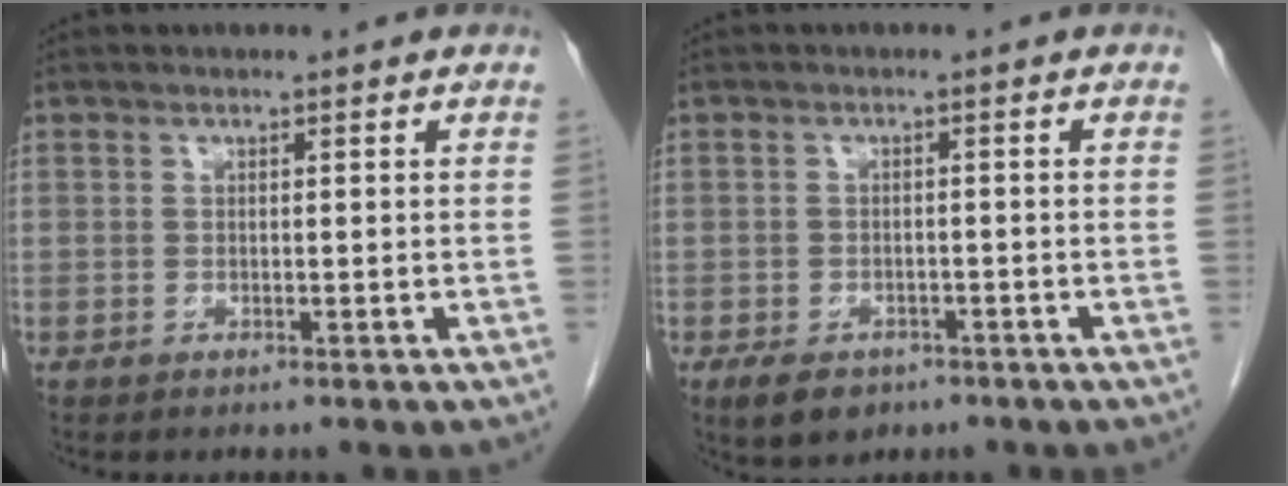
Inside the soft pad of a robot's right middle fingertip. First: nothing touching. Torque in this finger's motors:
{"motor_torque": [0.81, -0.60, 0.12, 0.05]}